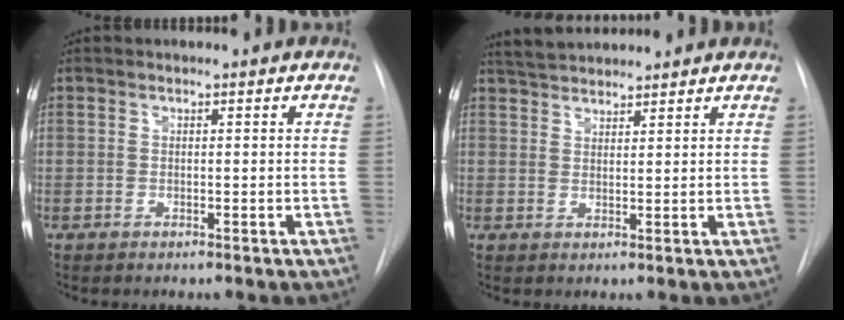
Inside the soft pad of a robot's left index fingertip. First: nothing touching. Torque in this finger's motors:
{"motor_torque": [-0.13, -0.47, 0.20, 0.06]}